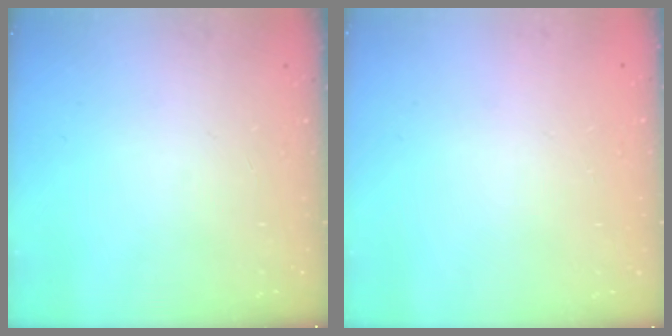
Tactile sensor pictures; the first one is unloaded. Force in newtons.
{"total": 0.0}